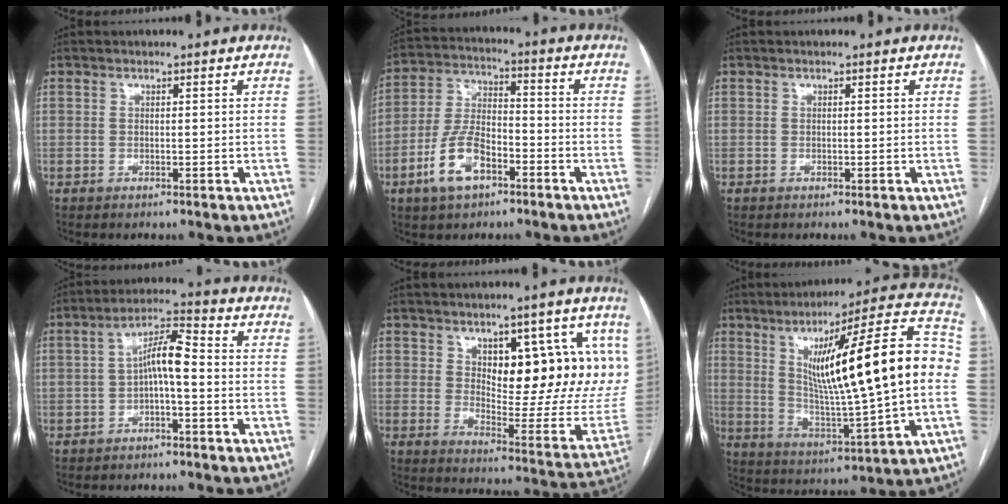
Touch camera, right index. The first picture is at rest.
{"total": 10.2, "force": [-4.9, 5.0, 7.4], "torque": [-0.164, 0.011, -0.090]}
{"total": 0.0}
{"total": 6.3, "force": [-0.7, 1.5, 6.1], "torque": [-0.110, 0.029, -0.015]}
{"total": 17.6, "force": [6.8, 7.3, 14.4], "torque": [-0.177, -0.011, 0.106]}
{"total": 24.2, "force": [3.0, 1.9, 23.9], "torque": [-0.357, 0.018, 0.038]}